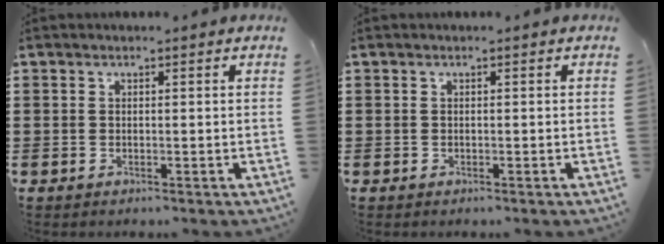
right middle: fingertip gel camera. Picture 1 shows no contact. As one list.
[{"total": 0.0}]